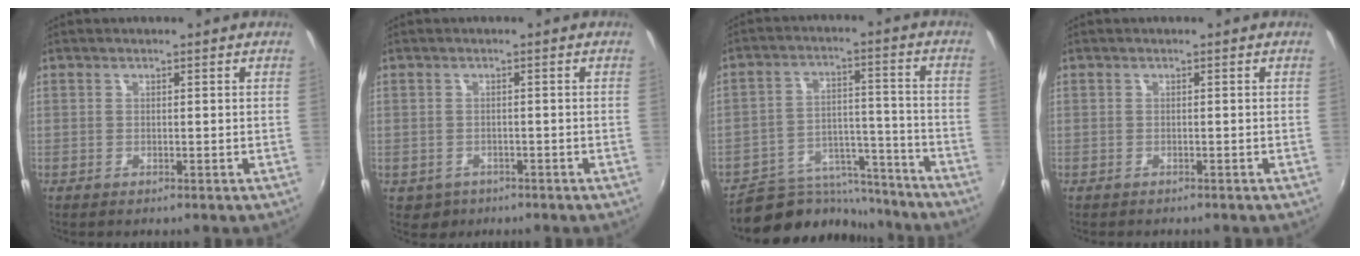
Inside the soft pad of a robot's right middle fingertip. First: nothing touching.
{"total": 2.9, "force": [-1.2, 2.6, 0.8], "torque": [-0.023, -0.002, -0.011]}
{"total": 12.9, "force": [-11.7, 5.3, 1.7], "torque": [-0.029, 0.040, -0.171]}
{"total": 0.6, "force": [-0.5, 0.2, 0.0], "torque": [-0.004, -0.001, -0.008]}